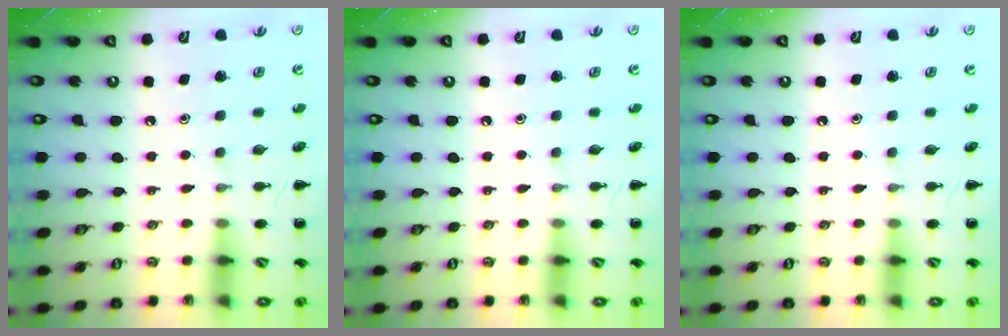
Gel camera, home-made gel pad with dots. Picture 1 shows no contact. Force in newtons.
{"total": 0.0}
{"total": 0.0}